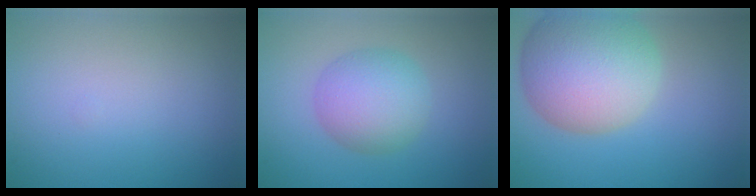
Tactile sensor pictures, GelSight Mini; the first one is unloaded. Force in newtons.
{"total": 5.2, "press": 5.2, "slide": 0.0}
{"total": 10.4, "press": 10.4, "slide": 0.9}